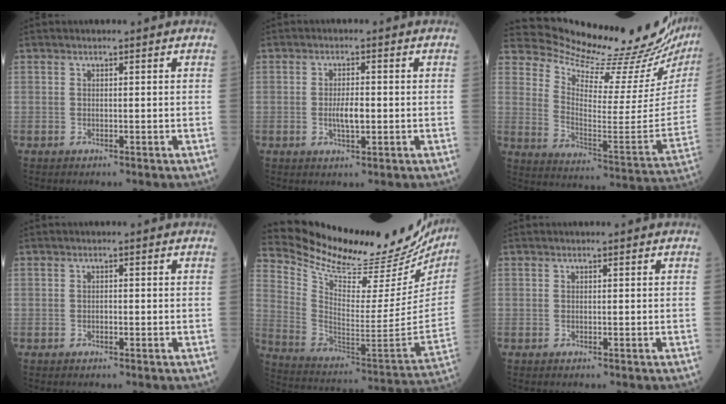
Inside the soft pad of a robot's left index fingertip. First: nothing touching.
{"total": 3.2, "force": [-0.9, 1.0, 2.9], "torque": [-0.058, -0.005, -0.015]}
{"total": 23.3, "force": [22.5, 1.5, 6.0], "torque": [-0.114, -0.127, 0.295]}
{"total": 0.7, "force": [-0.6, 0.3, 0.1], "torque": [-0.002, -0.003, -0.013]}
{"total": 28.4, "force": [26.0, 6.2, 9.5], "torque": [-0.164, -0.092, 0.360]}
{"total": 0.0}